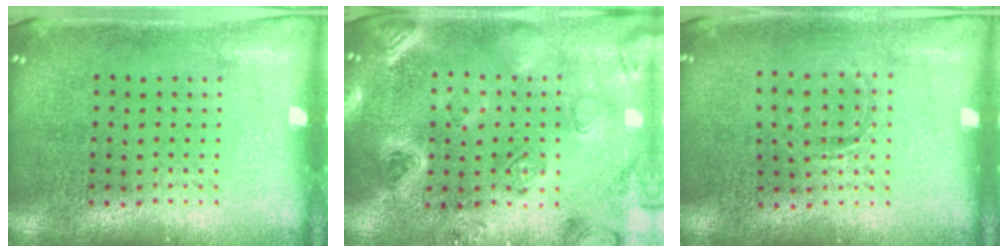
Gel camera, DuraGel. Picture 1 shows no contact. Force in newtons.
{"total": 2.3, "press": 2.3, "slide": 0.3}
{"total": 0.8, "press": 0.8, "slide": 0.3}